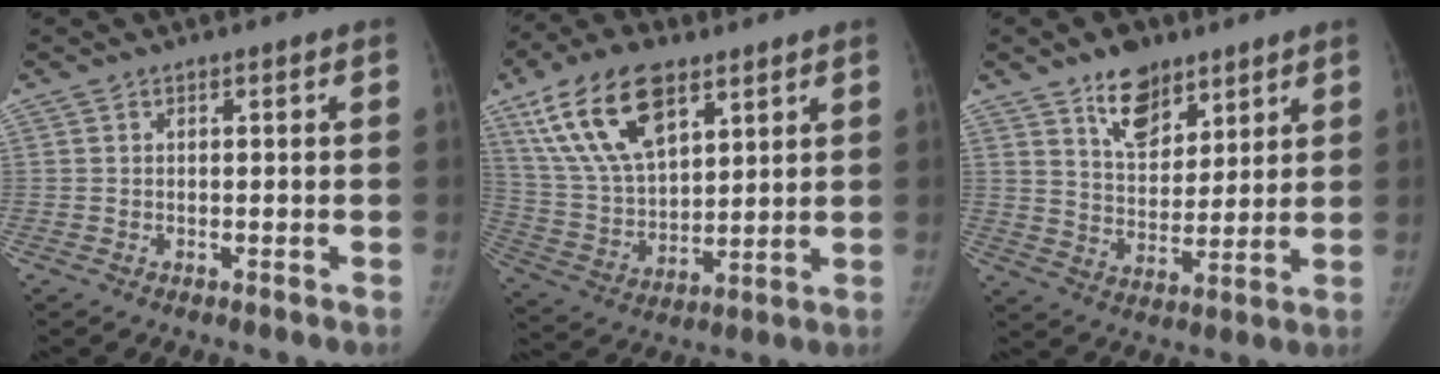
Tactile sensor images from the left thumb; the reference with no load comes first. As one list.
[{"total": 18.3, "force": [9.9, 9.1, 12.5], "torque": [-0.211, -0.028, 0.191]}, {"total": 10.5, "force": [7.0, 5.7, 5.2], "torque": [-0.055, -0.047, 0.124]}]